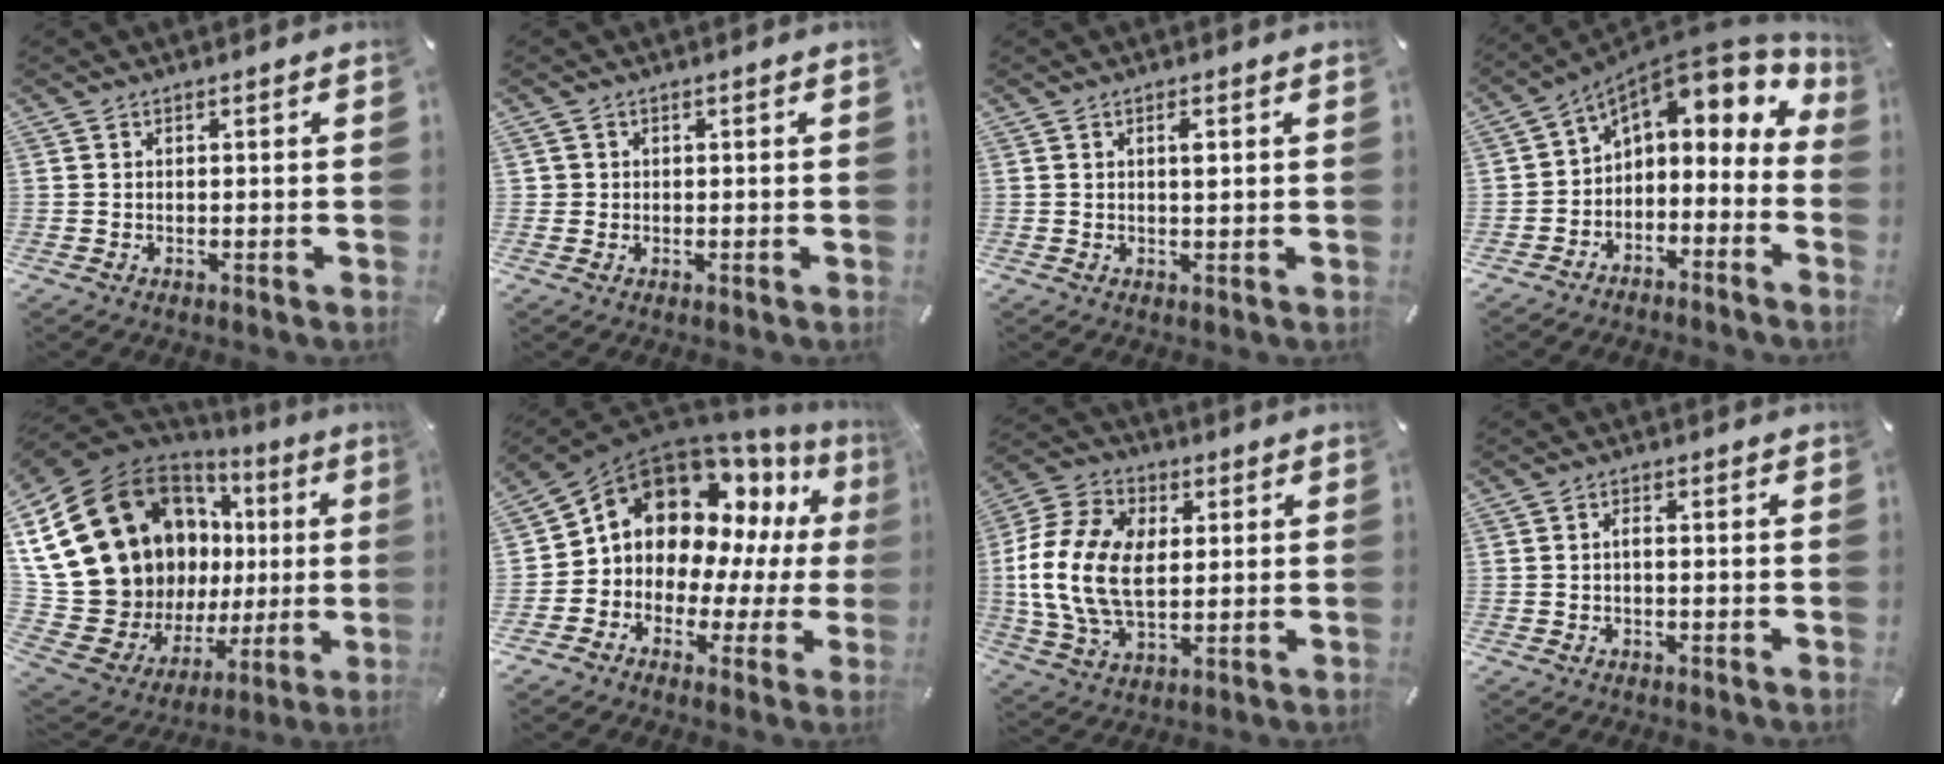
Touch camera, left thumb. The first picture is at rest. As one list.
[{"total": 1.2, "force": [0.1, 1.2, 0.0], "torque": [0.000, 0.004, -0.001]}, {"total": 1.8, "force": [0.5, 0.4, 1.7], "torque": [-0.026, -0.001, 0.005]}, {"total": 7.6, "force": [4.2, 4.7, 4.2], "torque": [-0.064, -0.041, 0.071]}, {"total": 29.7, "force": [6.5, 20.6, 20.4], "torque": [-0.358, -0.075, 0.171]}, {"total": 13.1, "force": [6.5, 10.3, 5.0], "torque": [-0.097, -0.070, 0.120]}, {"total": 16.8, "force": [0.7, 11.9, 11.9], "torque": [-0.276, 0.010, 0.013]}, {"total": 1.3, "force": [-0.4, 0.3, 1.2], "torque": [-0.023, 0.002, -0.009]}]